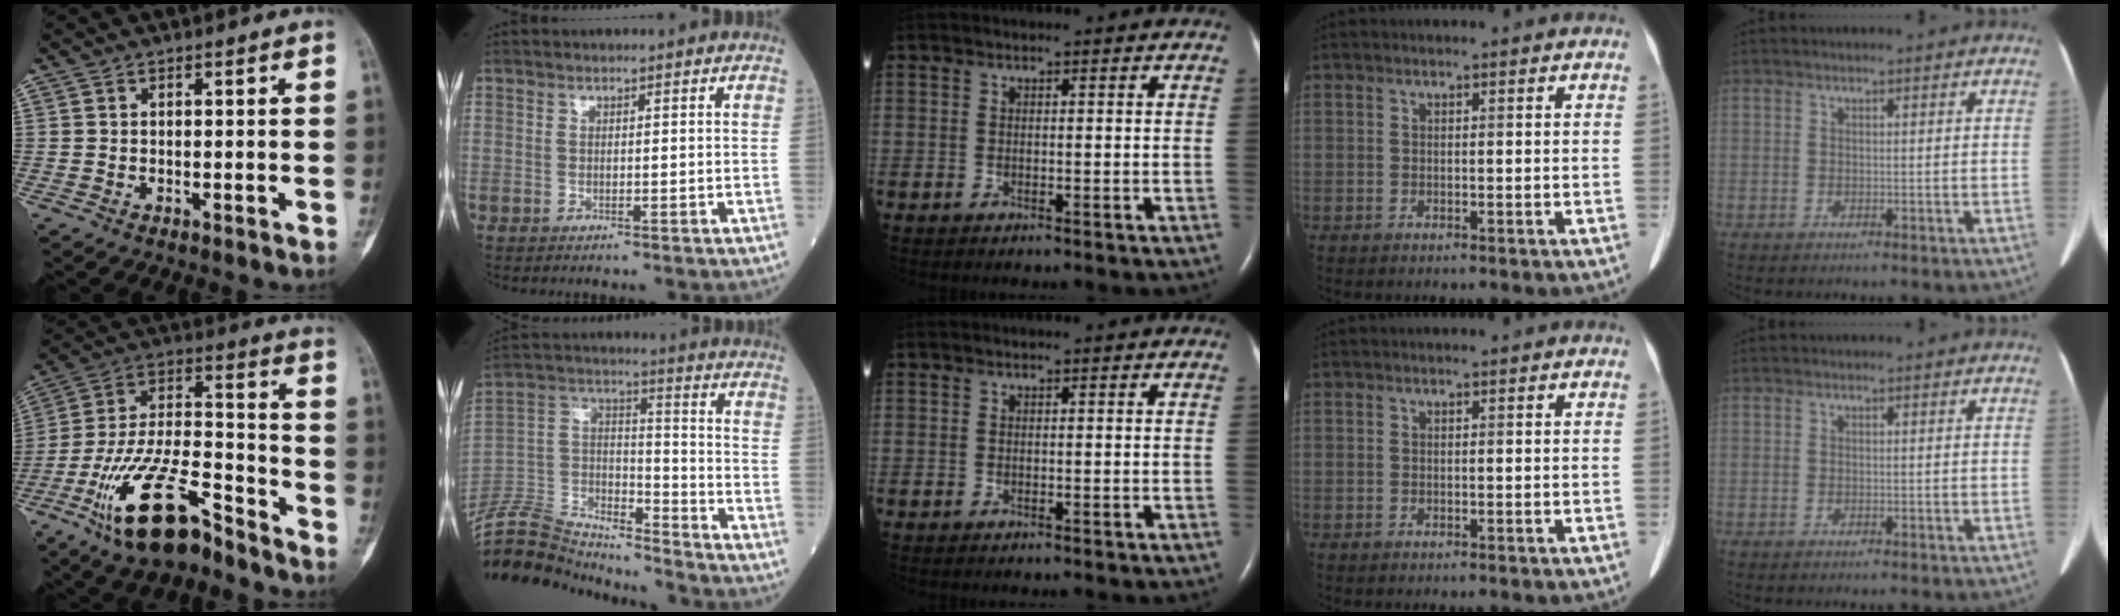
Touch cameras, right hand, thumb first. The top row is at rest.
{"thumb": {"total": 19.1, "force": [-12.2, 6.7, 13.1], "torque": [-0.245, 0.074, -0.222]}, "index": {"total": 19.6, "force": [-19.0, 3.3, 3.7], "torque": [-0.084, 0.033, -0.327]}}